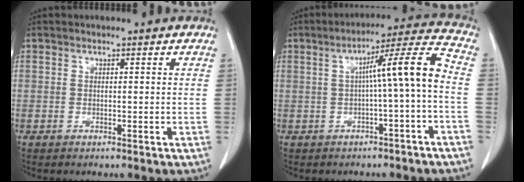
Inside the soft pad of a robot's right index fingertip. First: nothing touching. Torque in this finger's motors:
{"motor_torque": [1.05, -0.13, 0.49, 0.14]}